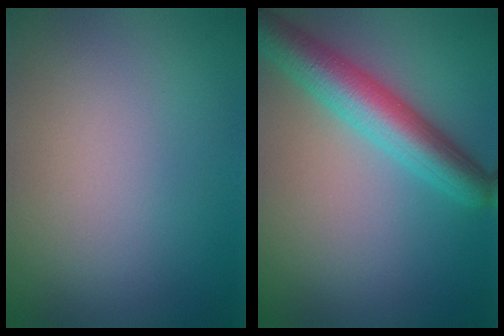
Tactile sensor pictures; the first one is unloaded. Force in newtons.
{"total": 6.0, "press": 6.0, "slide": 0.2}